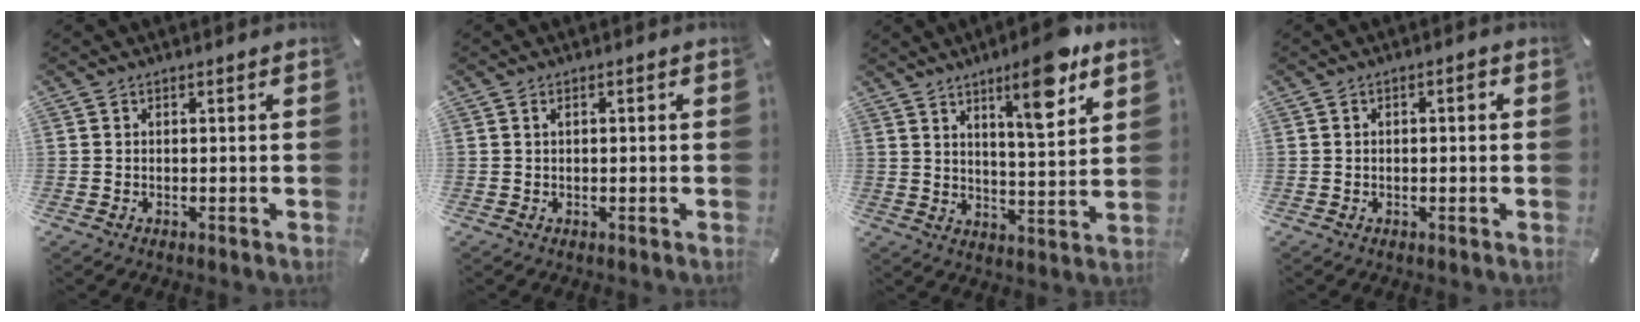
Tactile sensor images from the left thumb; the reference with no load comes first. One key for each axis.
{"total": 0.9, "fx": 0.0, "fy": 0.4, "fz": 0.8, "tx": -0.015, "ty": 0.001, "tz": -0.002}
{"total": 12.0, "fx": 7.9, "fy": 2.6, "fz": 8.7, "tx": -0.129, "ty": -0.048, "tz": 0.127}
{"total": 1.7, "fx": -0.1, "fy": 0.9, "fz": 1.5, "tx": -0.029, "ty": 0.007, "tz": -0.003}